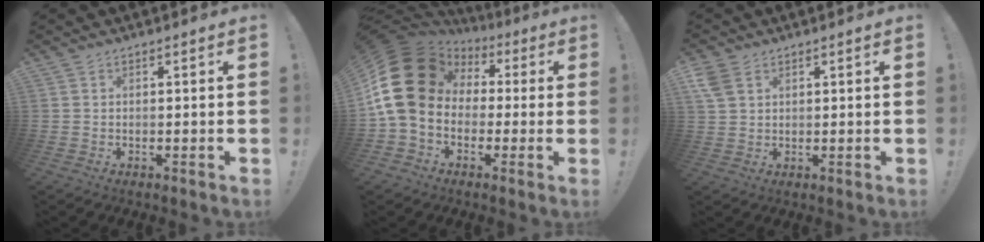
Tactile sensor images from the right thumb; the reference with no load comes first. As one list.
[{"total": 19.5, "force": [2.9, 14.8, 12.3], "torque": [-0.215, -0.006, 0.070]}, {"total": 5.1, "force": [2.6, 3.3, 2.9], "torque": [-0.065, -0.004, 0.053]}]